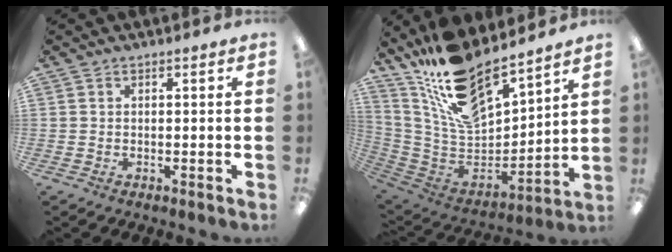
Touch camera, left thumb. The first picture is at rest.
{"total": 19.1, "force": [15.7, 6.4, 8.8], "torque": [-0.175, -0.116, 0.280]}